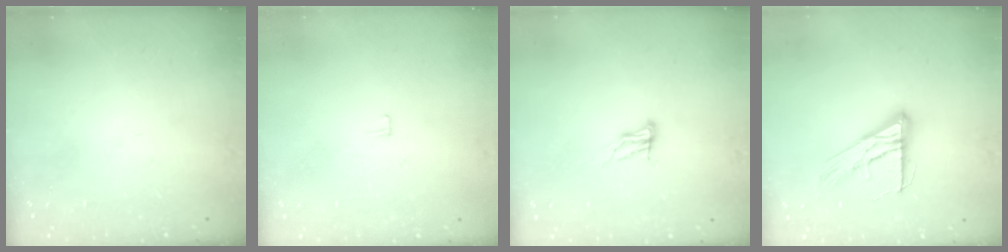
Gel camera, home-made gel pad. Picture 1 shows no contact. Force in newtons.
{"total": 3.4, "press": 3.3, "slide": 0.3}
{"total": 8.7, "press": 8.4, "slide": 2.4}
{"total": 14.0, "press": 14.0, "slide": 1.0}